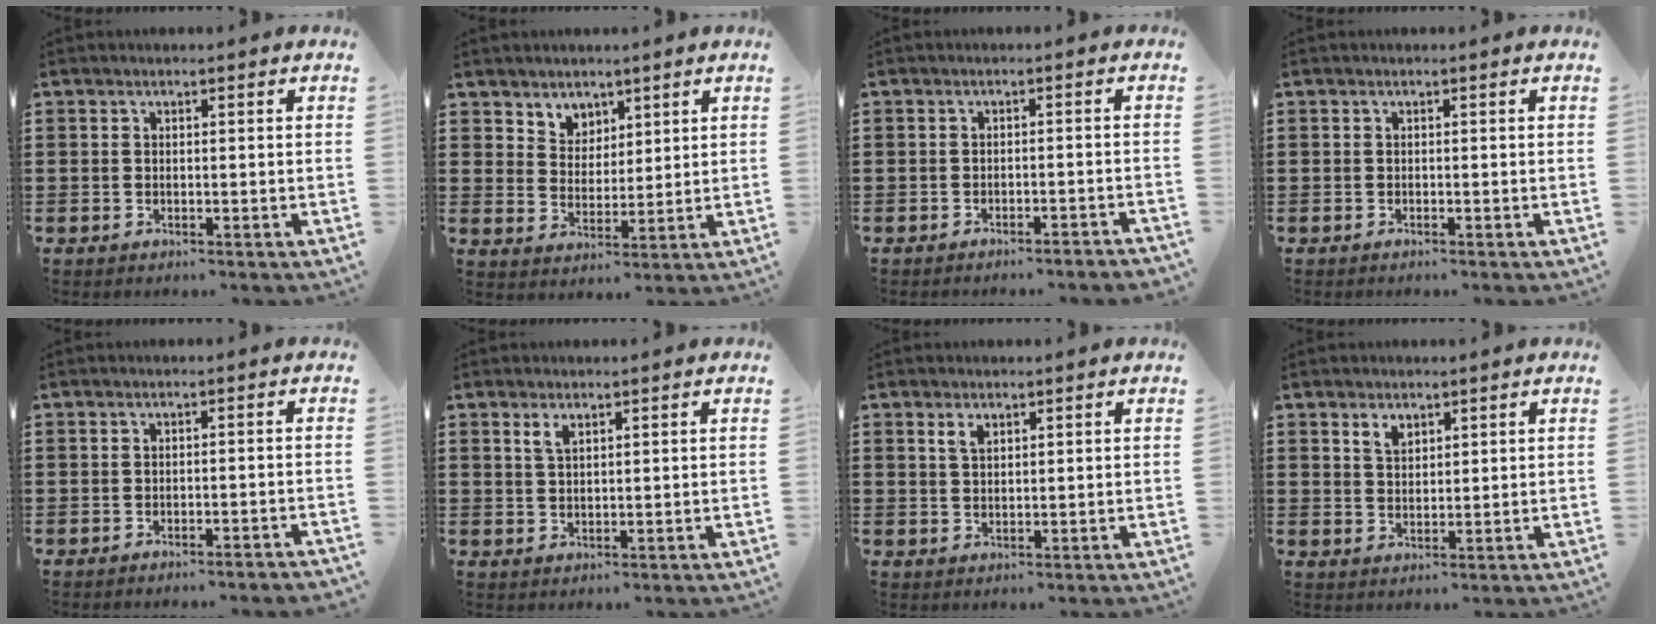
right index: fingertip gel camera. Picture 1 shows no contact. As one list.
[{"total": 4.3, "force": [3.2, 2.9, -0.3], "torque": [-0.014, 0.001, 0.061]}, {"total": 1.6, "force": [-1.6, -0.2, 0.4], "torque": [-0.009, 0.003, -0.032]}, {"total": 0.0}, {"total": 1.3, "force": [-1.2, -0.1, 0.3], "torque": [-0.007, 0.003, -0.025]}, {"total": 2.0, "force": [1.2, 0.9, 1.4], "torque": [-0.031, 0.003, 0.021]}, {"total": 2.0, "force": [1.2, 1.0, 1.1], "torque": [-0.026, 0.004, 0.022]}, {"total": 2.5, "force": [1.8, 1.4, 1.0], "torque": [-0.024, 0.003, 0.033]}]